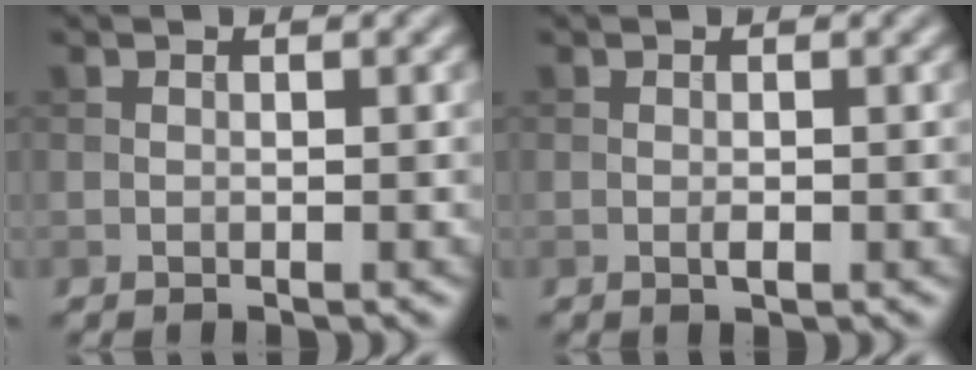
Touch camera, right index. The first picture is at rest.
{"total": 0.8, "force": [-0.2, 0.2, 0.7], "torque": [-0.014, -0.002, -0.004]}